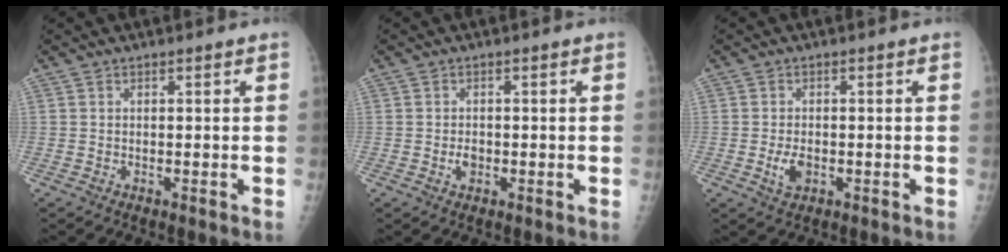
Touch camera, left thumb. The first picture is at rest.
{"total": 1.8, "force": [-0.5, 1.4, 1.1], "torque": [-0.012, 0.003, -0.008]}
{"total": 3.2, "force": [-0.9, 2.0, 2.3], "torque": [-0.043, -0.002, -0.012]}